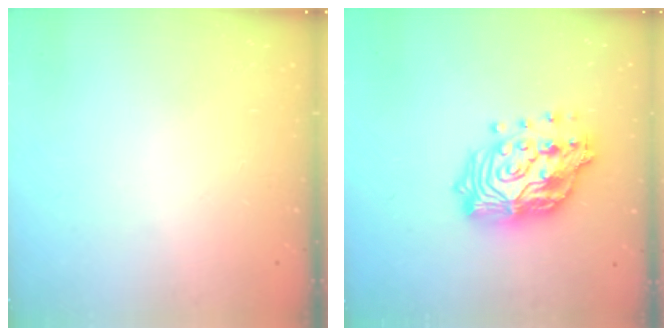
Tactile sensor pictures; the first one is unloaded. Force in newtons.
{"total": 20.2, "press": 20.1, "slide": 2.1}